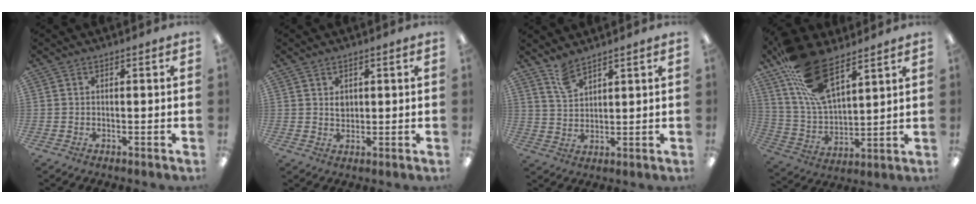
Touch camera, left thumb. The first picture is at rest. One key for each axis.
{"total": 2.1, "fx": 1.1, "fy": 1.4, "fz": 1.1, "tx": -0.009, "ty": -0.005, "tz": 0.016}
{"total": 5.1, "fx": 4.4, "fy": 1.5, "fz": 2.1, "tx": -0.051, "ty": -0.021, "tz": 0.083}
{"total": 17.7, "fx": 11.5, "fy": 7.5, "fz": 11.2, "tx": -0.238, "ty": -0.051, "tz": 0.207}